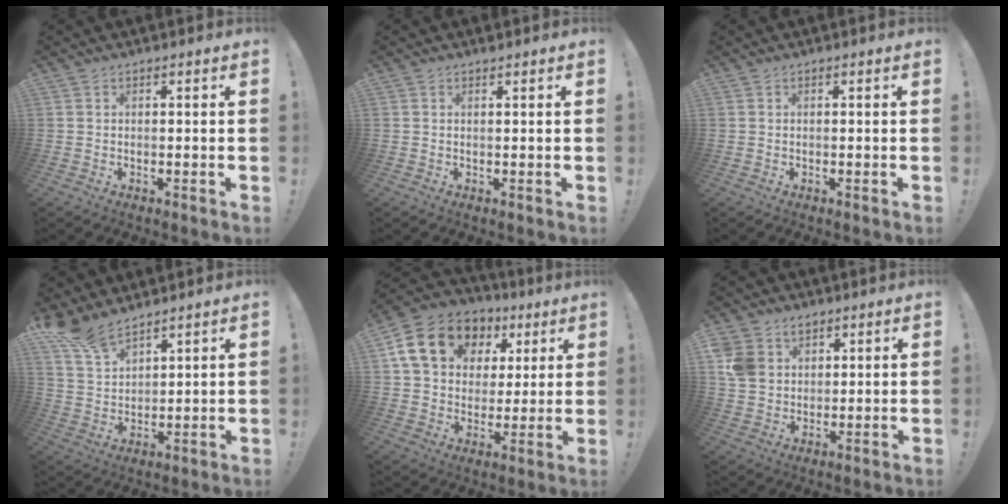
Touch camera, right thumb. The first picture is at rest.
{"total": 0.7, "force": [0.6, -0.2, 0.2], "torque": [-0.004, -0.002, 0.012]}
{"total": 0.0}
{"total": 9.6, "force": [8.2, 3.8, 3.3], "torque": [-0.069, -0.053, 0.158]}
{"total": 18.6, "force": [7.7, 14.0, 9.5], "torque": [-0.151, -0.018, 0.155]}
{"total": 8.9, "force": [4.1, 7.2, 3.2], "torque": [-0.062, -0.013, 0.085]}